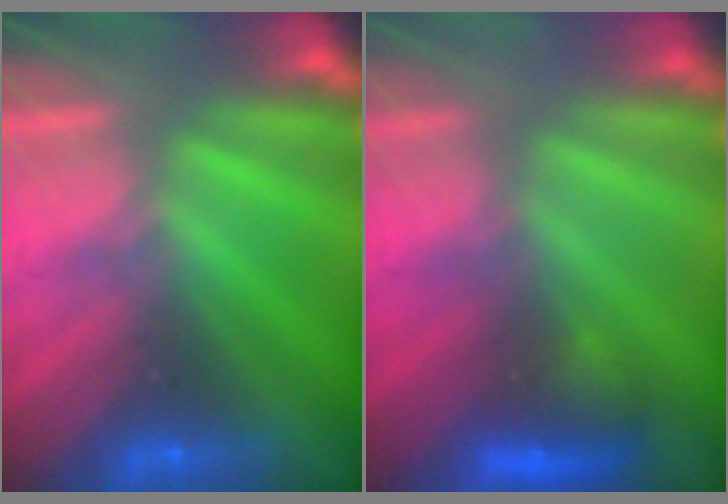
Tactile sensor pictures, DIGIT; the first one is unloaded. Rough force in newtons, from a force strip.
{"total": 2.9}